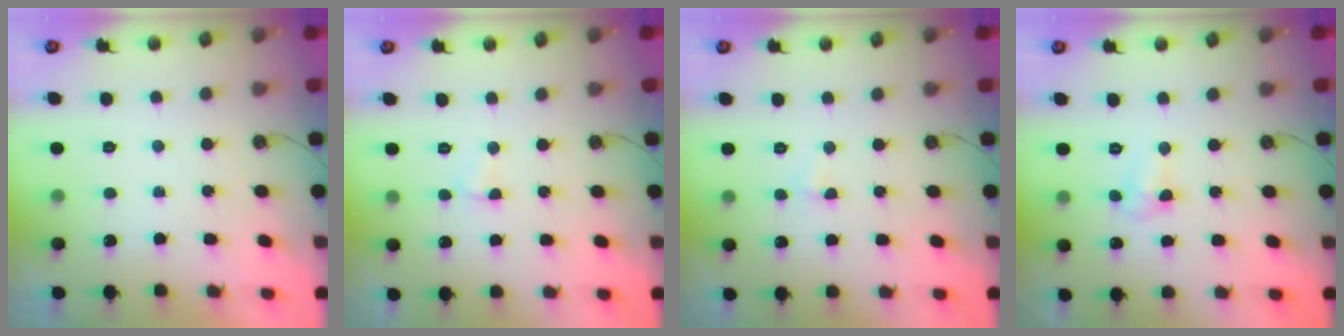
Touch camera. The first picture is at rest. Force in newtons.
{"total": 2.9, "press": 2.9, "slide": 0.6}
{"total": 3.0, "press": 2.9, "slide": 0.5}
{"total": 4.0, "press": 4.0, "slide": 0.6}